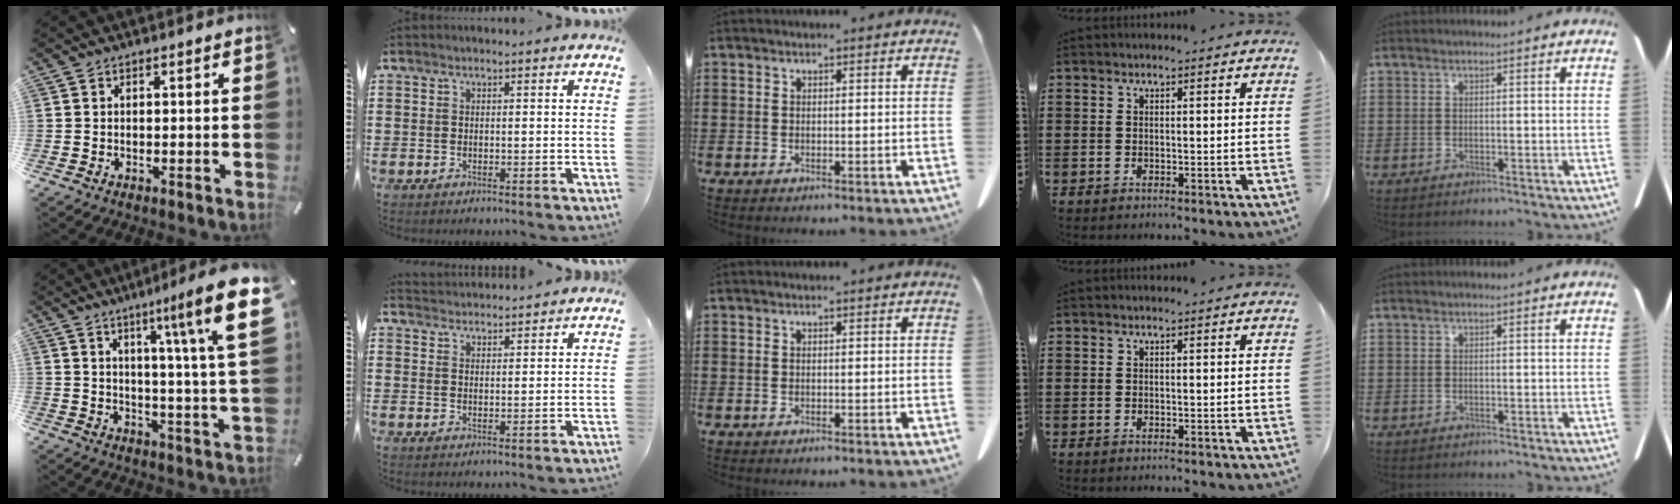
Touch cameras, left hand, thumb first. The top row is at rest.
{"thumb": {"total": 17.1, "force": [8.3, 1.4, 14.9], "torque": [-0.225, -0.058, 0.112]}, "index": {"total": 2.6, "force": [2.6, 0.0, -0.5], "torque": [0.001, -0.008, 0.049]}}